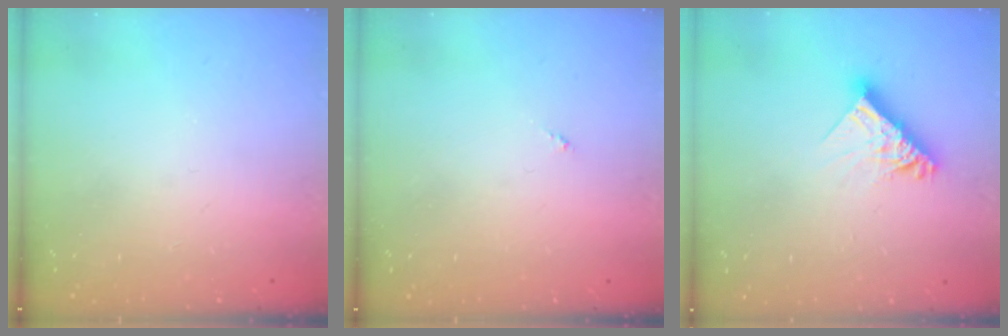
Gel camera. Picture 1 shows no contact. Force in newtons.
{"total": 0.0}
{"total": 11.5, "press": 11.4, "slide": 1.1}